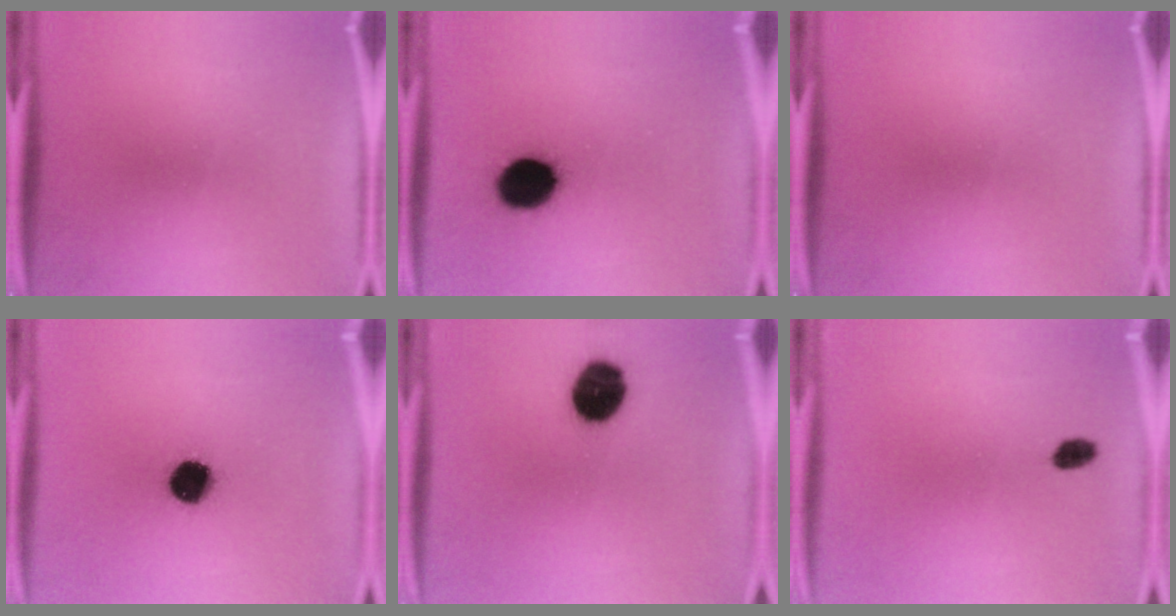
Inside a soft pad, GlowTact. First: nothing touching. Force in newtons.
{"total": 14.3}
{"total": 0.0}
{"total": 10.6}
{"total": 11.9}
{"total": 2.1}